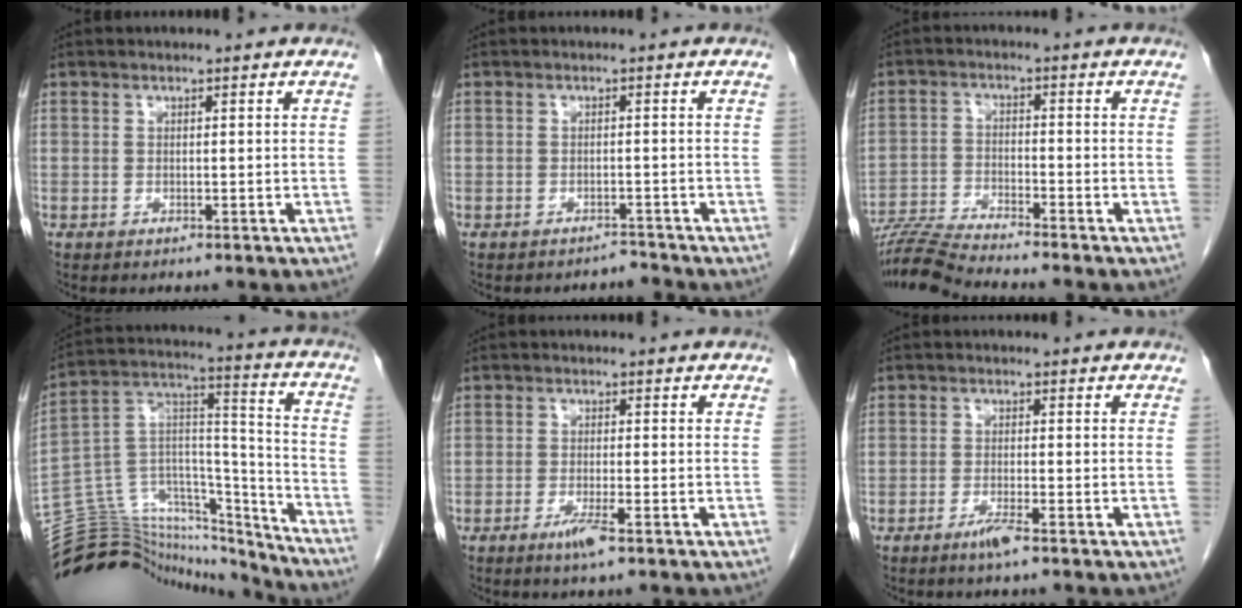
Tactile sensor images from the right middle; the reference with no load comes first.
{"total": 1.6, "force": [-1.4, 0.0, -0.7], "torque": [0.017, -0.007, -0.018]}
{"total": 8.5, "force": [-7.9, -1.3, 2.7], "torque": [-0.044, -0.020, -0.147]}
{"total": 27.9, "force": [-26.2, 7.2, 6.2], "torque": [-0.143, 0.038, -0.406]}
{"total": 3.0, "force": [-1.8, 0.0, 2.4], "torque": [-0.047, -0.006, -0.034]}
{"total": 2.5, "force": [-1.7, -0.1, 1.8], "torque": [-0.038, -0.004, -0.033]}